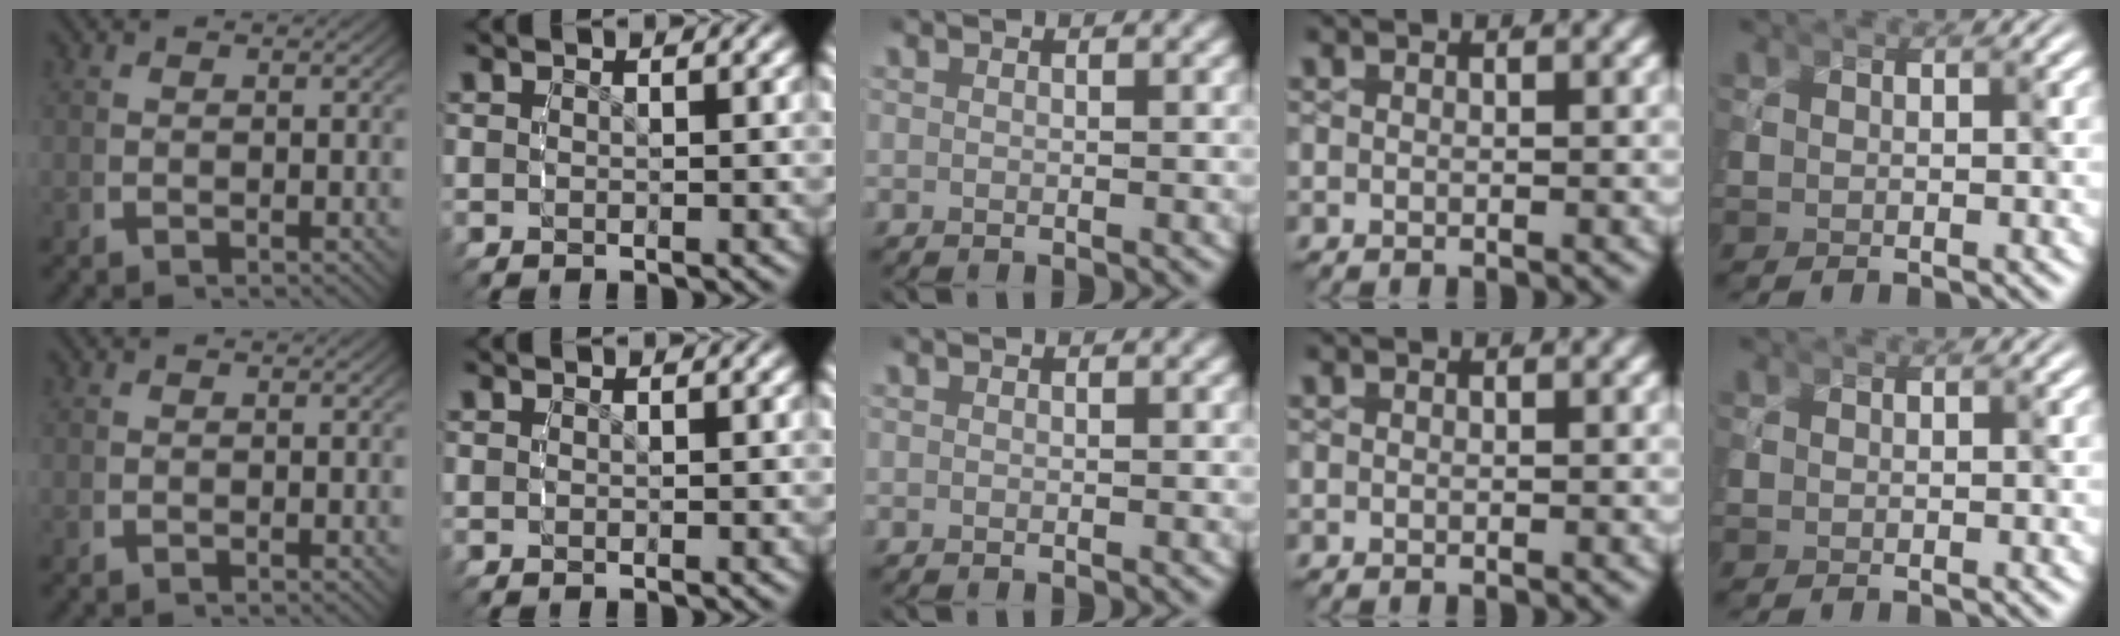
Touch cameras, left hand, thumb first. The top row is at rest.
{}